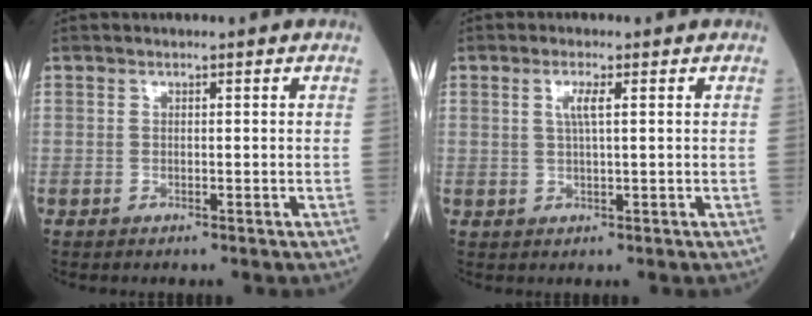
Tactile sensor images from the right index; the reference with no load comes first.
{"total": 2.5, "force": [0.8, 0.0, 2.4], "torque": [-0.053, 0.002, 0.017]}